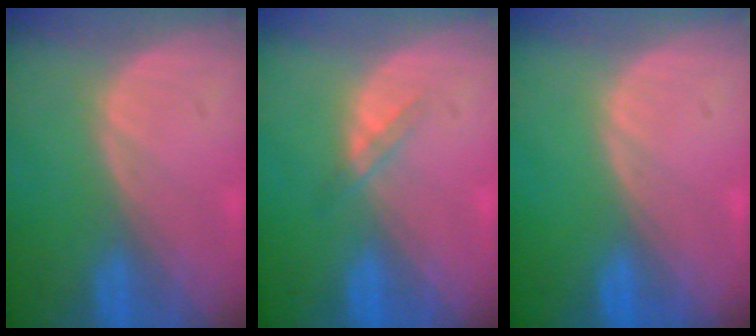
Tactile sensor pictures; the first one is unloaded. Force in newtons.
{"total": 1.5, "press": 1.5, "slide": 0.1}
{"total": 0.0}